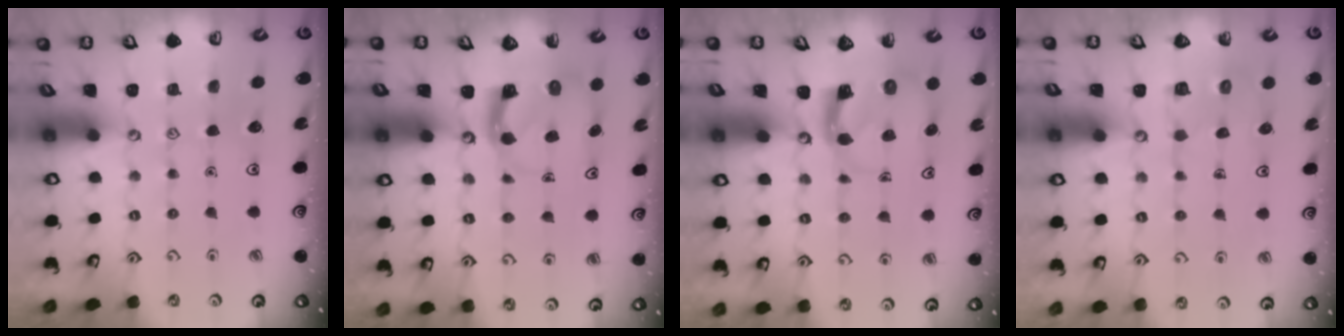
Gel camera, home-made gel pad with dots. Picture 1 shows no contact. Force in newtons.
{"total": 4.0, "press": 4.0, "slide": 0.4}
{"total": 4.0, "press": 3.9, "slide": 0.8}
{"total": 3.2, "press": 3.2, "slide": 0.2}